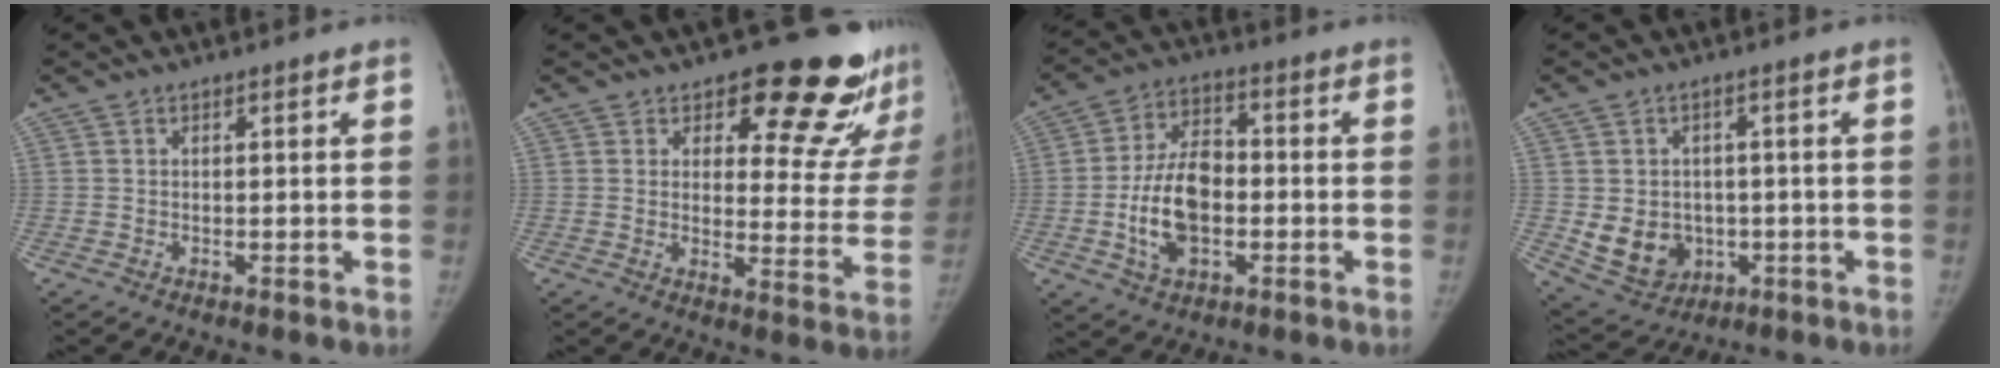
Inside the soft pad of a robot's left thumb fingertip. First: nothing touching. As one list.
[{"total": 17.7, "force": [14.3, 6.9, 7.8], "torque": [-0.033, -0.113, 0.161]}, {"total": 12.6, "force": [-2.4, 7.7, 9.7], "torque": [-0.160, 0.019, -0.045]}, {"total": 9.1, "force": [-1.5, 7.7, 4.6], "torque": [-0.046, 0.004, -0.002]}]